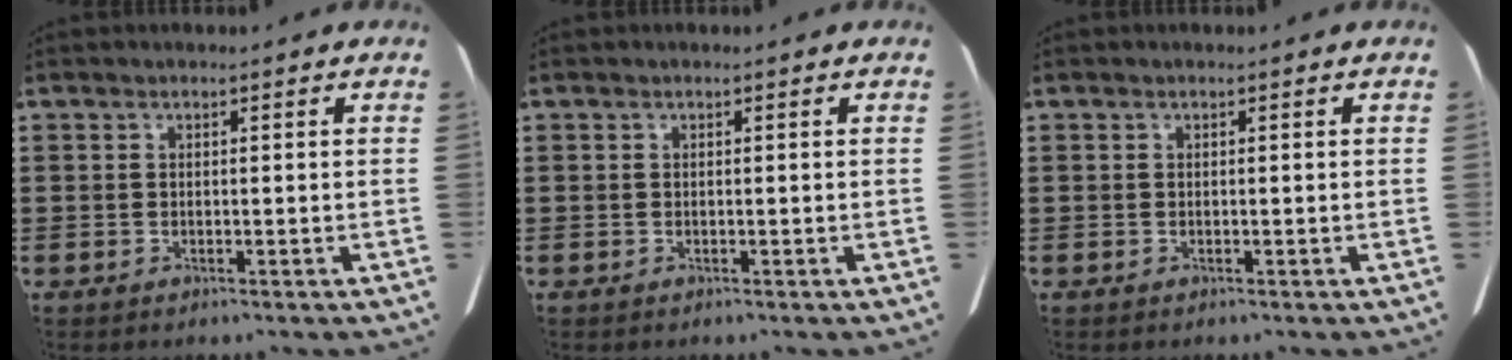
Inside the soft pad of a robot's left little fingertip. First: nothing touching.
{"total": 0.0}
{"total": 0.0}